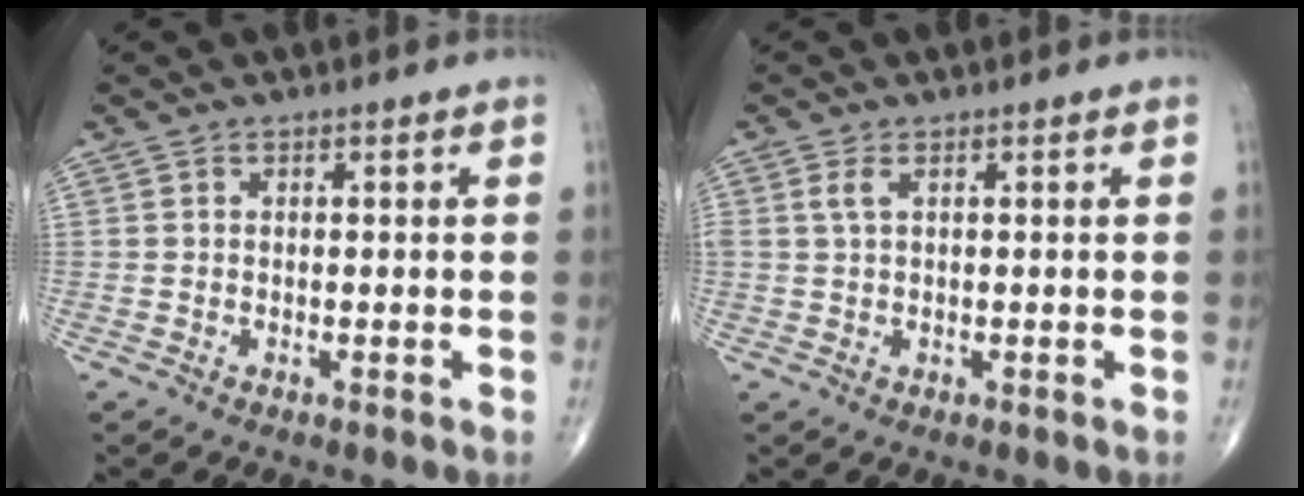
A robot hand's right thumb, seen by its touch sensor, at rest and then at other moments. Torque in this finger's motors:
{"motor_torque": [-0.34, -0.25, 0.40, 0.16, 0.02]}